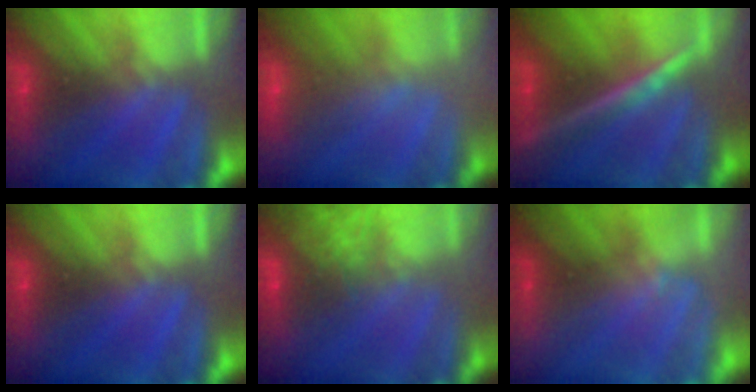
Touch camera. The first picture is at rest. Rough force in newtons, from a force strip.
{"total": 2.3}
{"total": 4.9}
{"total": 0.0}
{"total": 7.7}
{"total": 1.3}